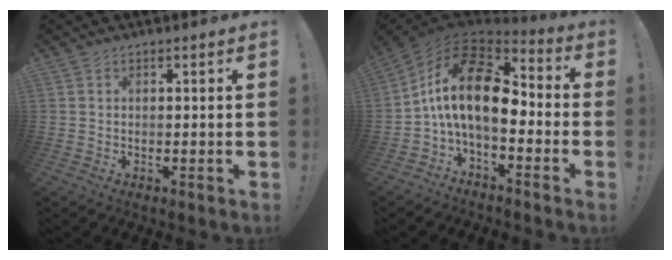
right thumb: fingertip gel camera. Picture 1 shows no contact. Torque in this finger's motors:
{"motor_torque": [2.04, 2.97, 1.53, -1.24, 0.19]}